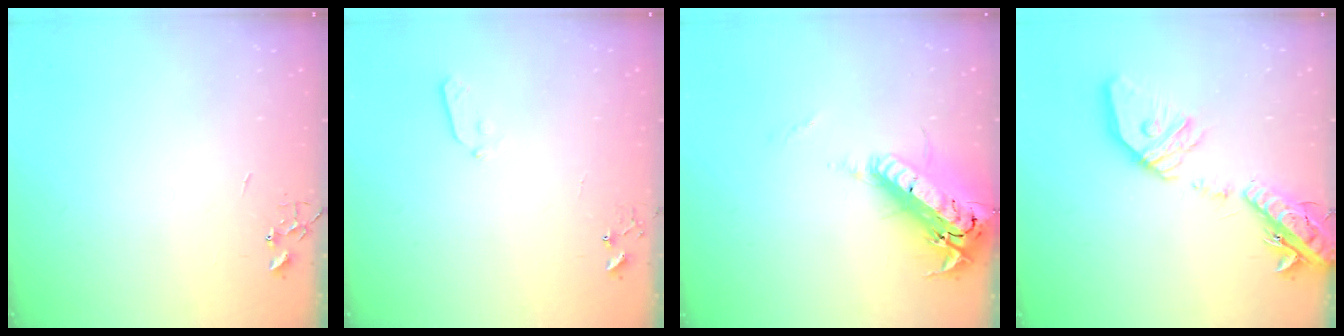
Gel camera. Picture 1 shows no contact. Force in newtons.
{"total": 4.8, "press": 4.7, "slide": 0.7}
{"total": 22.8, "press": 22.3, "slide": 4.6}
{"total": 23.6, "press": 23.3, "slide": 3.8}